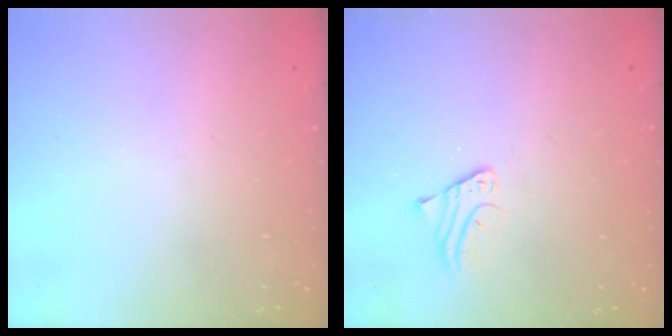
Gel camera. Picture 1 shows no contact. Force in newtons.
{"total": 1.8, "press": 1.8, "slide": 0.2}